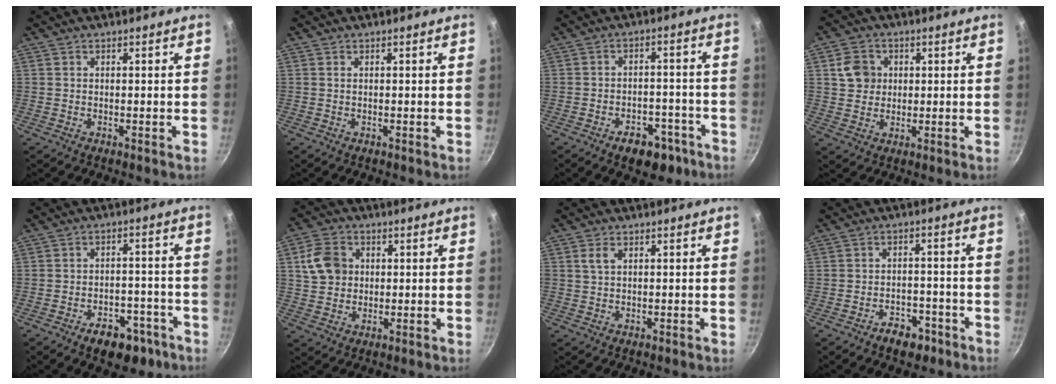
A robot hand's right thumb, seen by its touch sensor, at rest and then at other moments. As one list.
[{"total": 0.0}, {"total": 9.2, "force": [-5.6, 5.4, 4.9], "torque": [-0.030, 0.046, -0.065]}, {"total": 6.1, "force": [1.3, 5.4, 2.5], "torque": [-0.017, 0.004, 0.019]}, {"total": 10.1, "force": [-6.1, 5.9, 5.5], "torque": [-0.037, 0.051, -0.075]}, {"total": 8.4, "force": [1.7, 6.9, 4.4], "torque": [-0.061, 0.006, 0.025]}, {"total": 2.3, "force": [0.8, 1.4, 1.6], "torque": [-0.024, 0.002, 0.015]}, {"total": 5.8, "force": [-3.9, 3.4, 2.7], "torque": [-0.021, 0.037, -0.051]}]